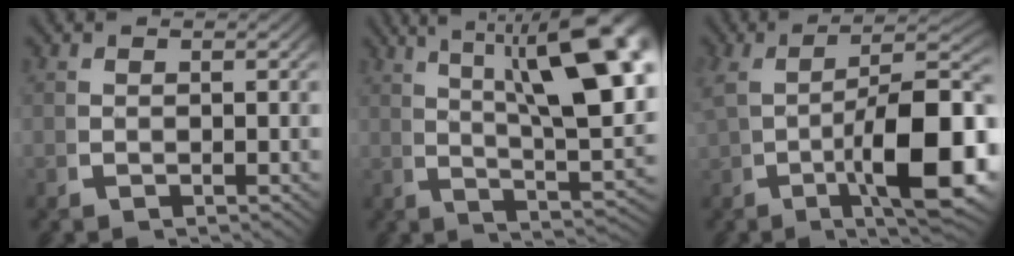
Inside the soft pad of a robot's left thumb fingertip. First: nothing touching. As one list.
[{"total": 12.8, "force": [2.8, 5.6, 11.2], "torque": [-0.146, -0.009, 0.046]}, {"total": 12.7, "force": [-1.0, 5.0, 11.7], "torque": [-0.182, -0.014, -0.001]}]